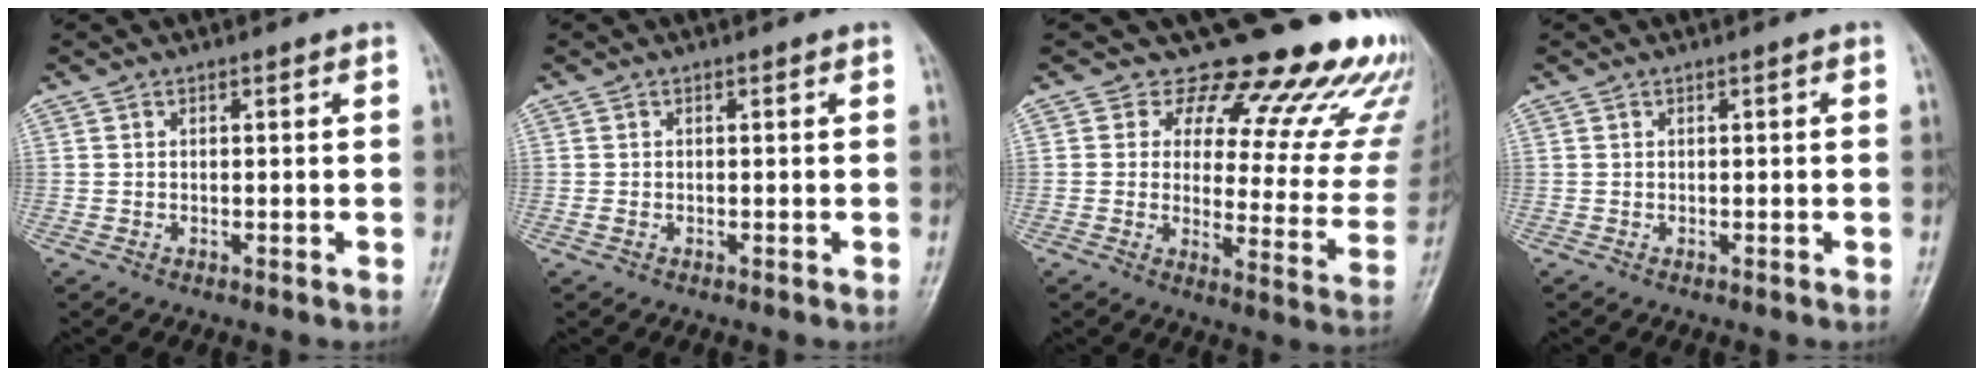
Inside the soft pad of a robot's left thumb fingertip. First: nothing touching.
{"total": 0.9, "force": [-0.2, 0.6, 0.6], "torque": [-0.015, -0.002, -0.003]}
{"total": 20.4, "force": [16.9, 8.0, 8.3], "torque": [-0.048, -0.127, 0.188]}
{"total": 0.0}